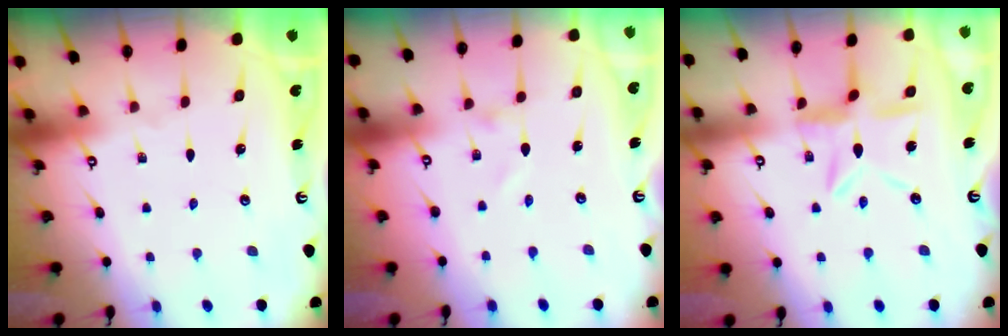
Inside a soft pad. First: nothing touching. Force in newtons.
{"total": 1.3, "press": 1.3, "slide": 0.0}
{"total": 10.0, "press": 10.0, "slide": 1.0}